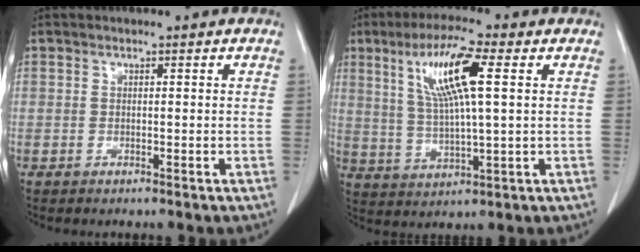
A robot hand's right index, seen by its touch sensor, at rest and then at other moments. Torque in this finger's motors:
{"motor_torque": [0.92, 0.09, 0.53, 0.19]}